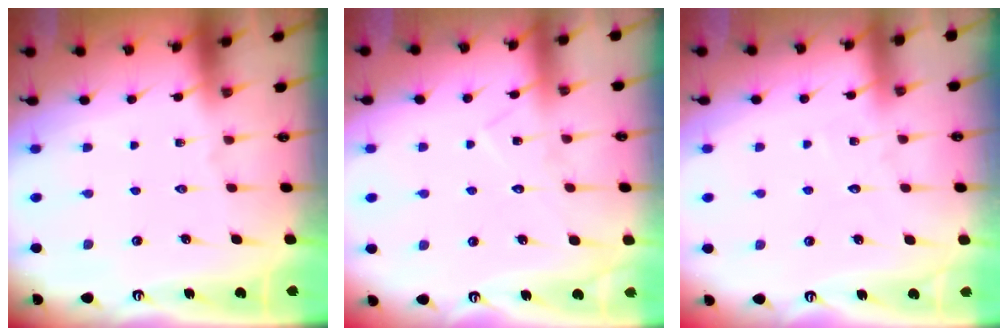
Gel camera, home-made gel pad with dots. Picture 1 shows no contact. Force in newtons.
{"total": 8.3, "press": 8.2, "slide": 0.6}
{"total": 3.1, "press": 3.0, "slide": 0.3}